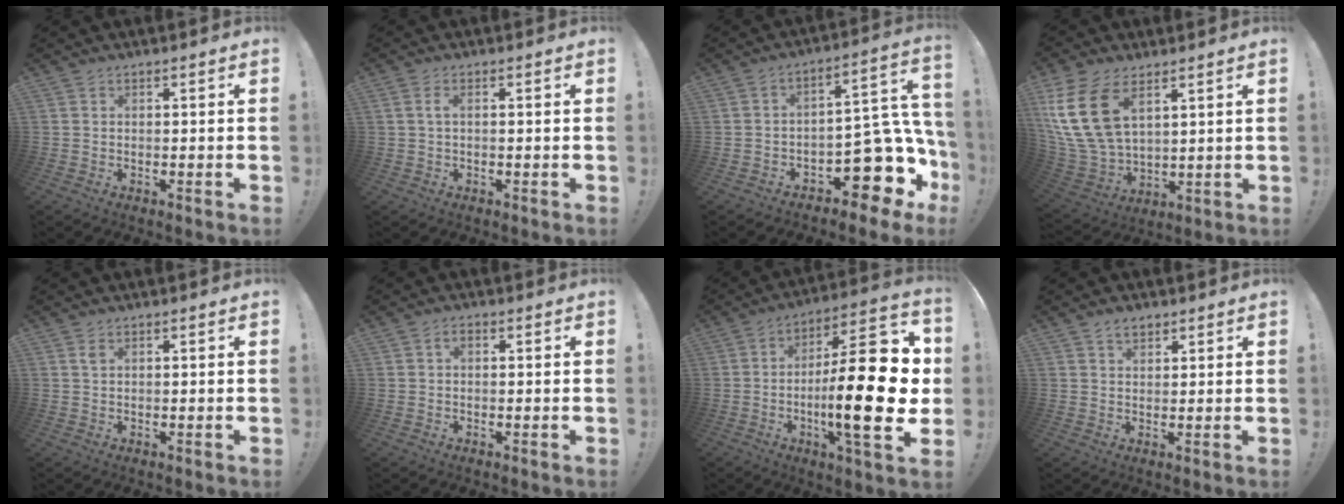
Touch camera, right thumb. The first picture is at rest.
{"total": 2.3, "force": [0.2, 1.0, 2.1], "torque": [-0.037, 0.007, 0.004]}
{"total": 15.6, "force": [-6.8, 8.4, 11.2], "torque": [-0.115, 0.038, -0.098]}
{"total": 16.5, "force": [7.2, 10.2, 10.8], "torque": [-0.239, -0.030, 0.136]}
{"total": 1.1, "force": [0.5, 0.5, 0.8], "torque": [-0.014, 0.000, 0.009]}
{"total": 1.6, "force": [-0.2, 1.0, 1.2], "torque": [-0.024, 0.006, -0.004]}
{"total": 26.7, "force": [-3.2, 7.3, 25.5], "torque": [-0.408, 0.016, -0.050]}
{"total": 3.1, "force": [2.1, 1.8, 1.5], "torque": [-0.025, -0.005, 0.038]}